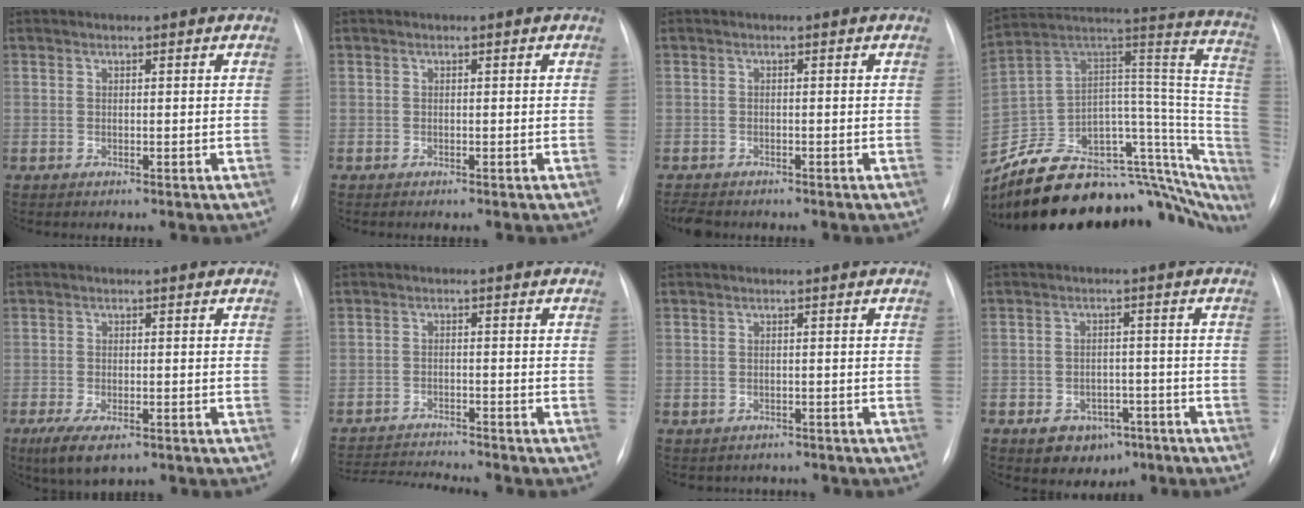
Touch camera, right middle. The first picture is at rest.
{"total": 0.6, "force": [-0.5, -0.1, 0.3], "torque": [-0.002, -0.001, -0.007]}
{"total": 3.2, "force": [-2.8, 1.1, 0.9], "torque": [-0.014, -0.007, -0.043]}
{"total": 30.8, "force": [-24.7, 12.2, 13.7], "torque": [-0.107, 0.072, -0.336]}
{"total": 5.5, "force": [-3.4, 1.9, 3.9], "torque": [-0.076, -0.014, -0.054]}
{"total": 8.1, "force": [-7.8, -1.3, 1.5], "torque": [-0.025, -0.007, -0.132]}
{"total": 2.6, "force": [-2.2, 1.3, -0.1], "torque": [-0.007, 0.009, -0.028]}
{"total": 6.2, "force": [-3.6, 4.3, 2.6], "torque": [-0.033, 0.009, -0.044]}